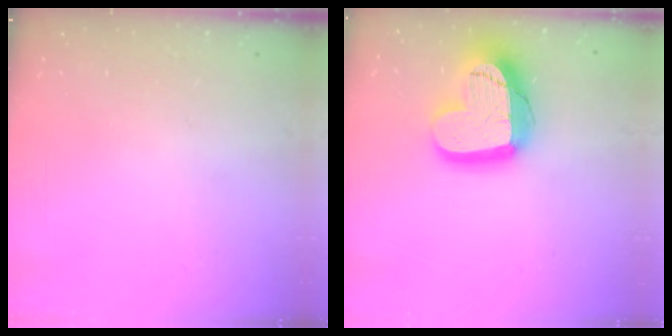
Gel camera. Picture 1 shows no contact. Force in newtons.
{"total": 19.5, "press": 19.4, "slide": 1.4}